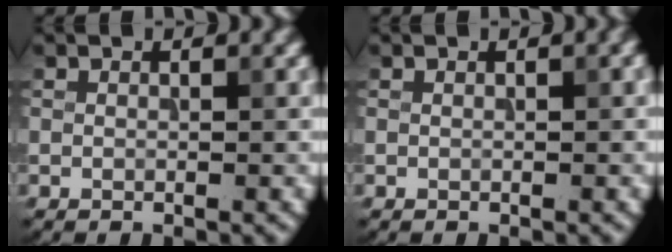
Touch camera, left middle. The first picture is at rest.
{"total": 0.5, "force": [0.2, 0.0, 0.5], "torque": [-0.007, 0.006, 0.003]}